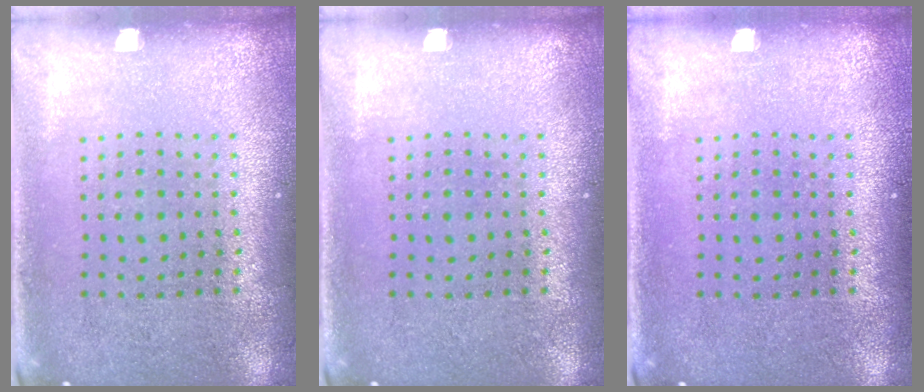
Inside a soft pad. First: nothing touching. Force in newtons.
{"total": 0.0}
{"total": 0.0}